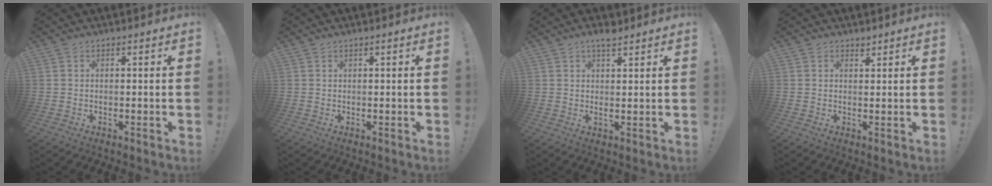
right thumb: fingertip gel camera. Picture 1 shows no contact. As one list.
[{"total": 0.6, "force": [0.4, -0.1, 0.4], "torque": [-0.014, 0.003, 0.009]}, {"total": 3.9, "force": [2.5, 1.0, 2.9], "torque": [-0.042, -0.017, 0.041]}, {"total": 1.6, "force": [1.4, 0.6, 0.4], "torque": [-0.001, -0.010, 0.026]}]